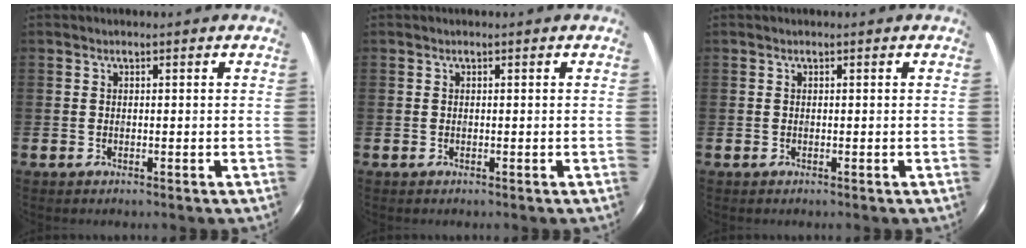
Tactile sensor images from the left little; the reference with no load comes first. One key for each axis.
{"total": 0.0}
{"total": 0.0}